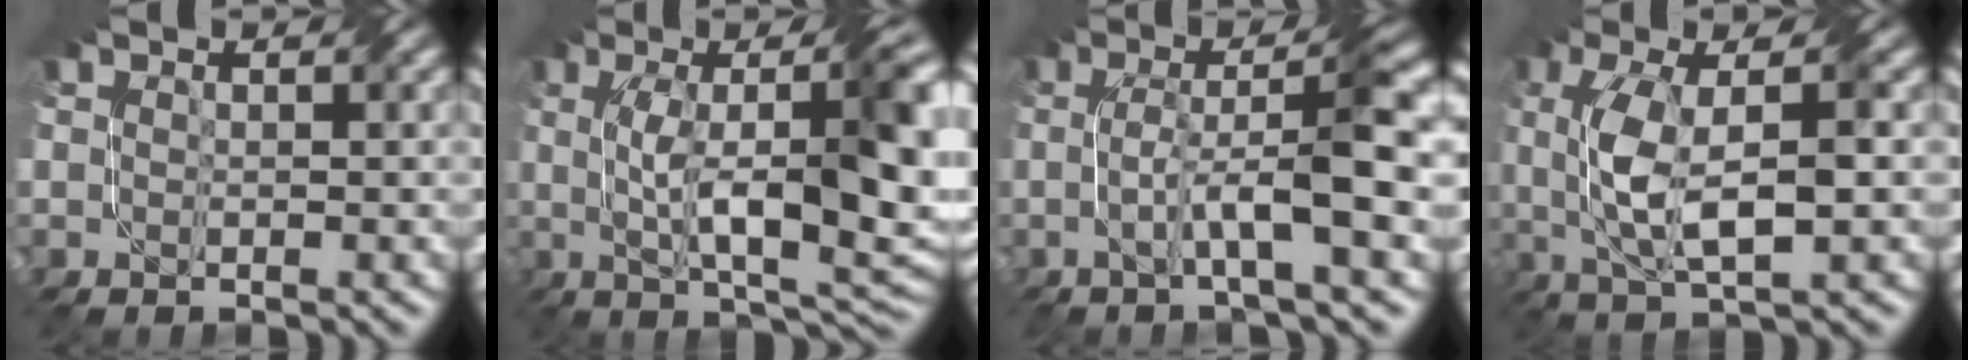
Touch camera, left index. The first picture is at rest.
{"total": 13.1, "force": [1.3, 4.0, 12.4], "torque": [-0.183, 0.003, 0.025]}
{"total": 6.7, "force": [-0.4, 0.9, 6.7], "torque": [-0.116, 0.015, -0.009]}
{"total": 6.7, "force": [0.2, 2.2, 6.3], "torque": [-0.131, 0.003, 0.007]}